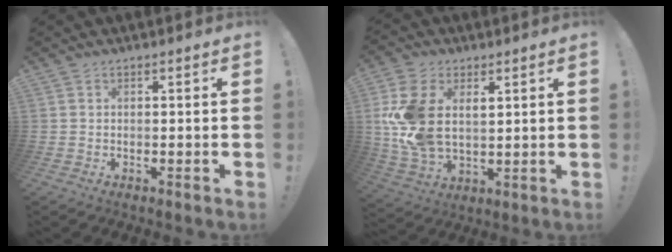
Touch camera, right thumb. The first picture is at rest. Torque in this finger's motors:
{"motor_torque": [2.17, 2.17, 0.79, 0.72, 0.40]}